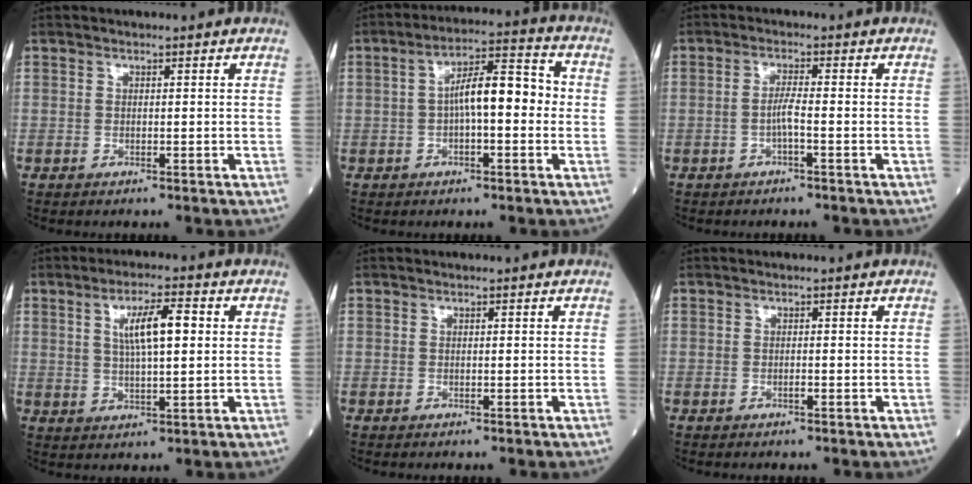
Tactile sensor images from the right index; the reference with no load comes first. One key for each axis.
{"total": 8.8, "fx": -0.2, "fy": 2.4, "fz": 8.4, "tx": -0.142, "ty": 0.035, "tz": -0.007}
{"total": 2.4, "fx": -0.9, "fy": -0.1, "fz": 2.2, "tx": -0.041, "ty": 0.001, "tz": -0.021}
{"total": 7.2, "fx": 1.8, "fy": 1.3, "fz": 6.9, "tx": -0.122, "ty": 0.010, "tz": 0.034}
{"total": 0.0}
{"total": 0.6, "fx": -0.3, "fy": 0.1, "fz": 0.5, "tx": -0.009, "ty": 0.001, "tz": -0.006}